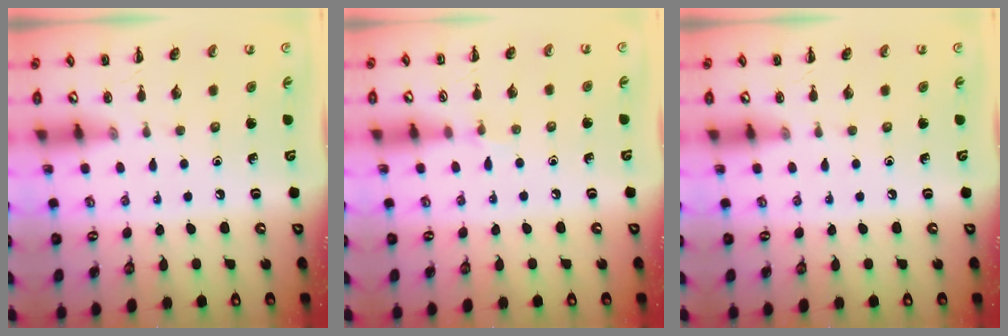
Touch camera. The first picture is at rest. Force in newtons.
{"total": 4.1, "press": 3.9, "slide": 1.4}
{"total": 0.0}